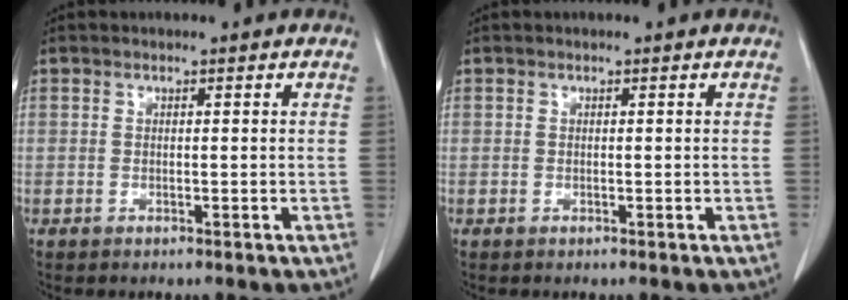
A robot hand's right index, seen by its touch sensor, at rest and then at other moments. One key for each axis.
{"total": 0.0}